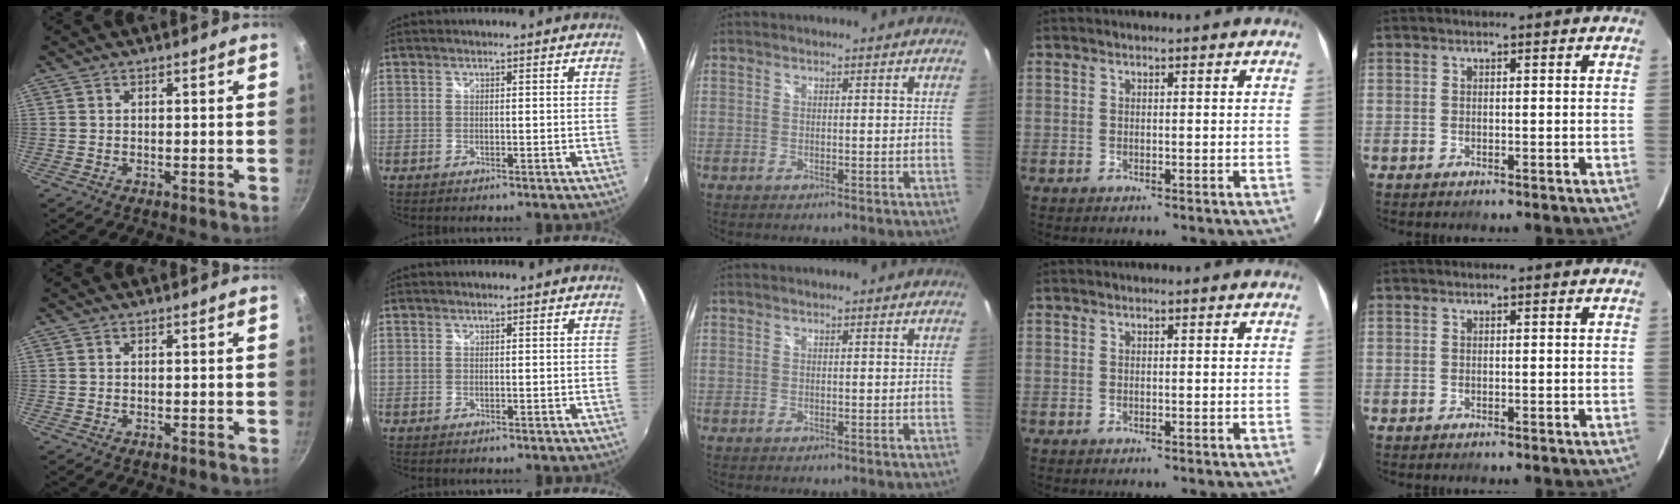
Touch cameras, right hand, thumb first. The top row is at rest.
{}